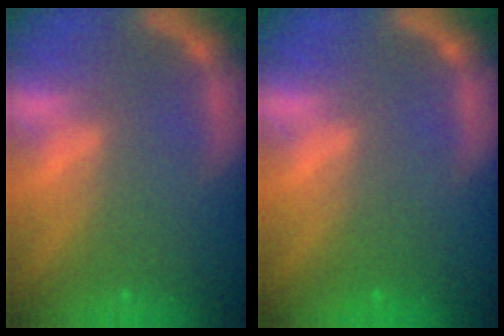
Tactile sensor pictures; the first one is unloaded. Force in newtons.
{"total": 1.5}